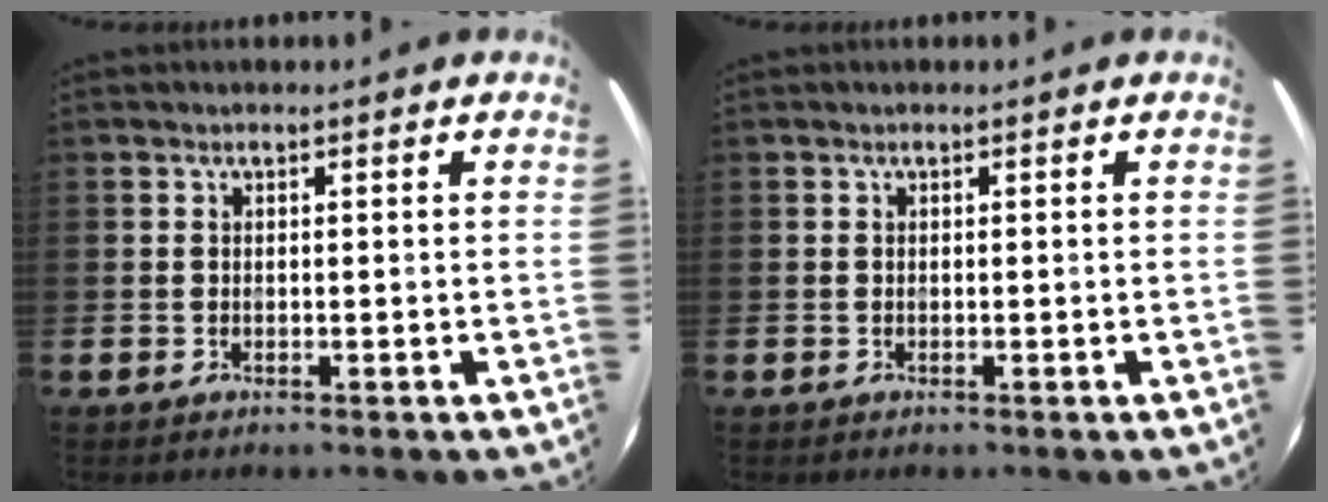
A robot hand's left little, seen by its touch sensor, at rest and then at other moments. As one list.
[{"total": 0.0}]